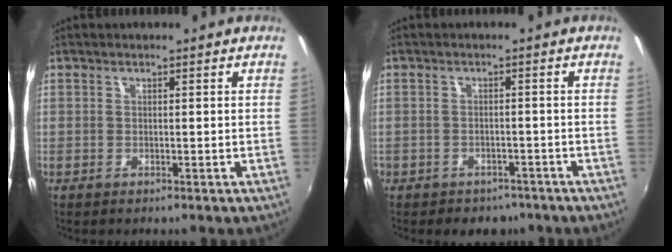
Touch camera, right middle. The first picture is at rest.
{"total": 5.2, "force": [-3.8, 3.5, 1.1], "torque": [-0.032, 0.004, -0.048]}